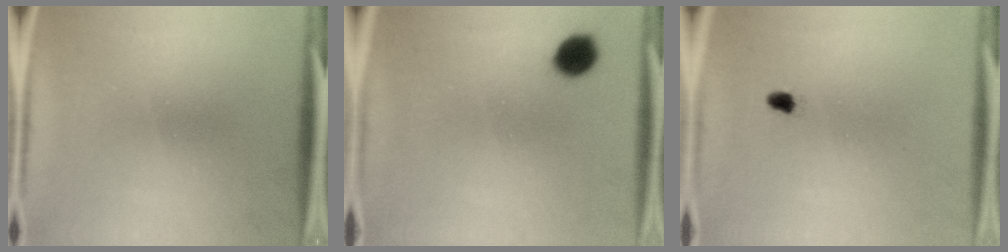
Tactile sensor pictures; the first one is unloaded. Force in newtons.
{"total": 5.5}
{"total": 1.3}